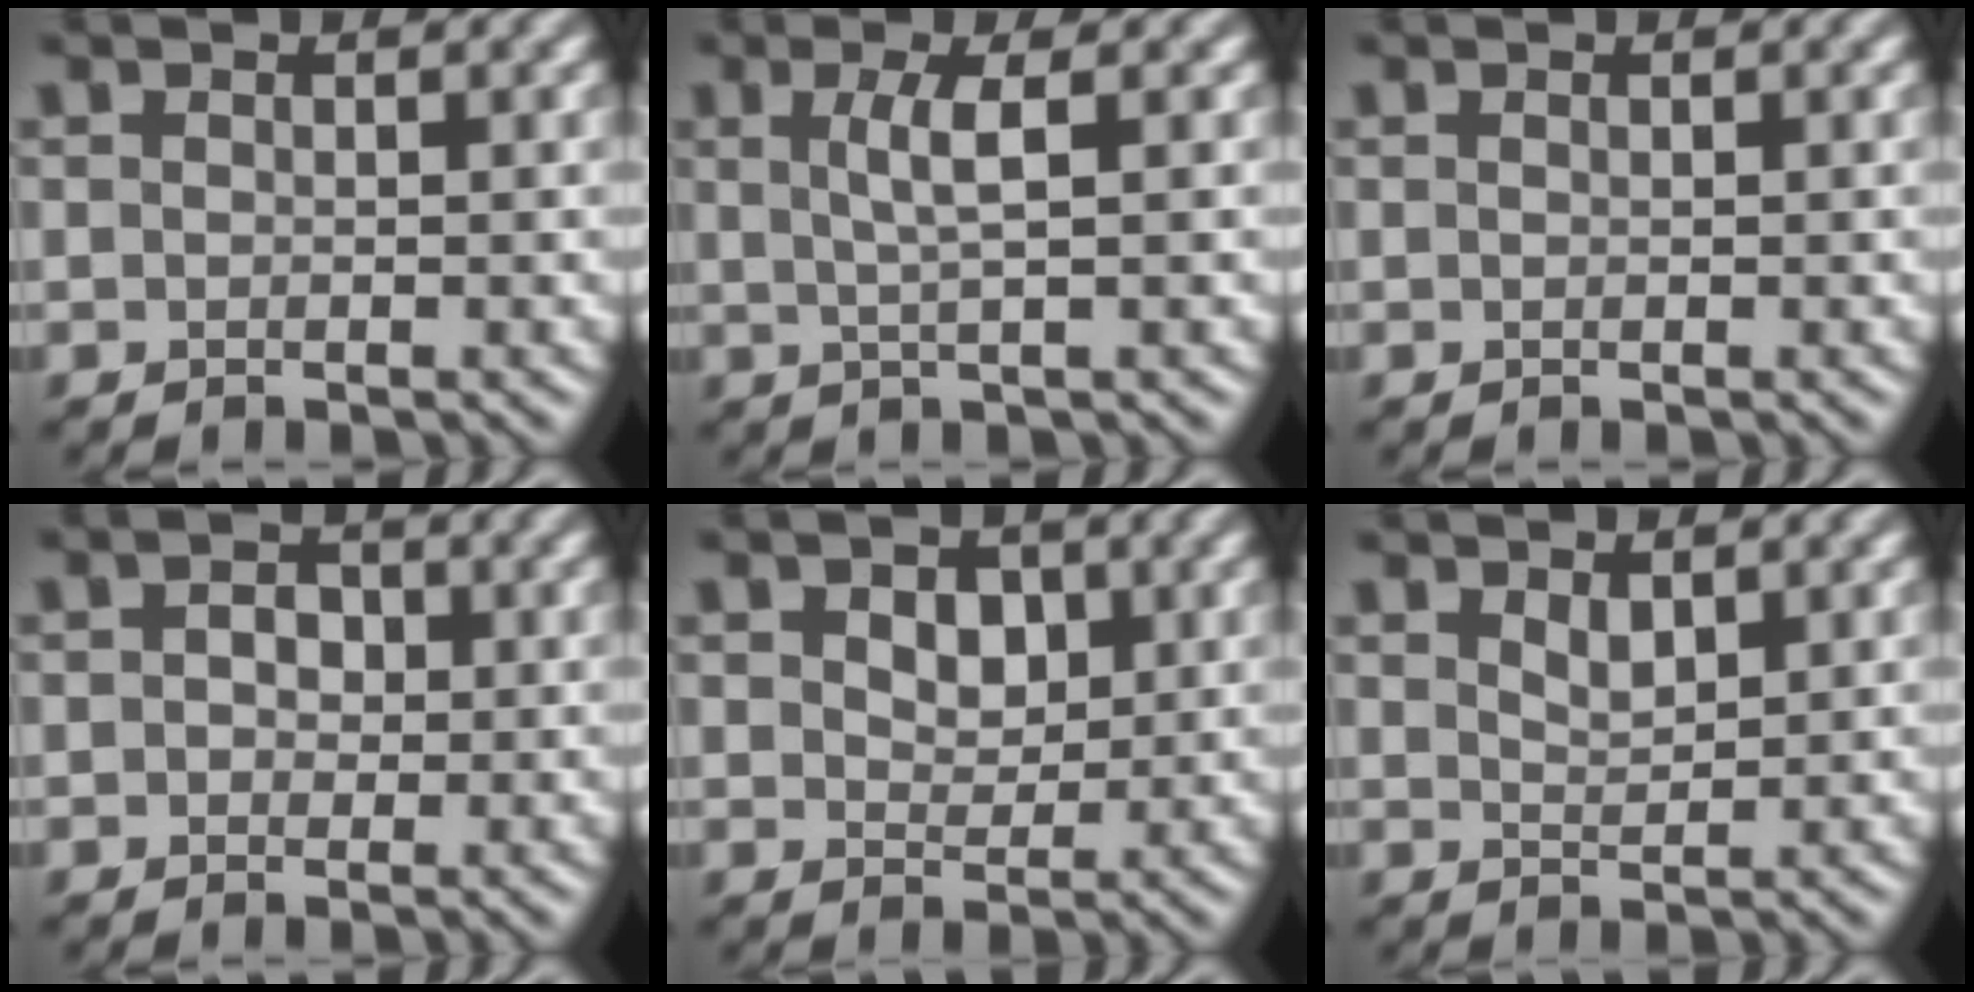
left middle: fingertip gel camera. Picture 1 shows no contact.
{"total": 2.8, "force": [0.6, 0.6, 2.6], "torque": [-0.047, 0.000, 0.009]}
{"total": 0.0}
{"total": 2.2, "force": [0.4, 1.7, 1.4], "torque": [-0.014, 0.007, -0.010]}
{"total": 3.2, "force": [1.1, 2.2, 2.1], "torque": [-0.032, 0.006, 0.008]}
{"total": 1.4, "force": [1.0, 0.6, 0.9], "torque": [-0.018, -0.002, 0.022]}